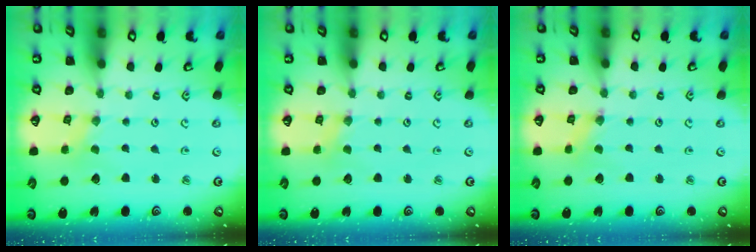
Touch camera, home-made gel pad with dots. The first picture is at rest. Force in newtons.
{"total": 1.8, "press": 1.8, "slide": 0.4}
{"total": 0.0}